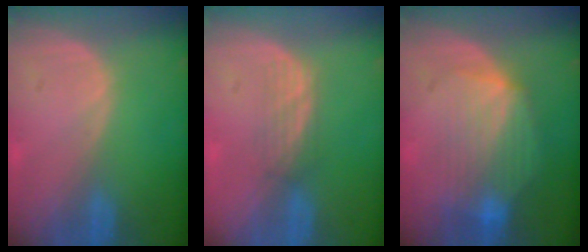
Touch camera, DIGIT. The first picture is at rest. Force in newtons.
{"total": 2.9, "press": 2.6, "slide": 1.4}
{"total": 8.3, "press": 7.8, "slide": 2.9}